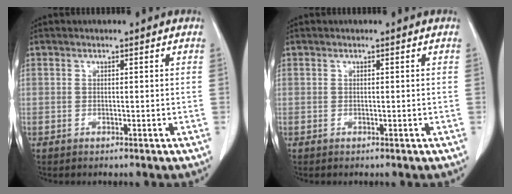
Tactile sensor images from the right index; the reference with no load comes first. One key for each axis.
{"total": 0.0}